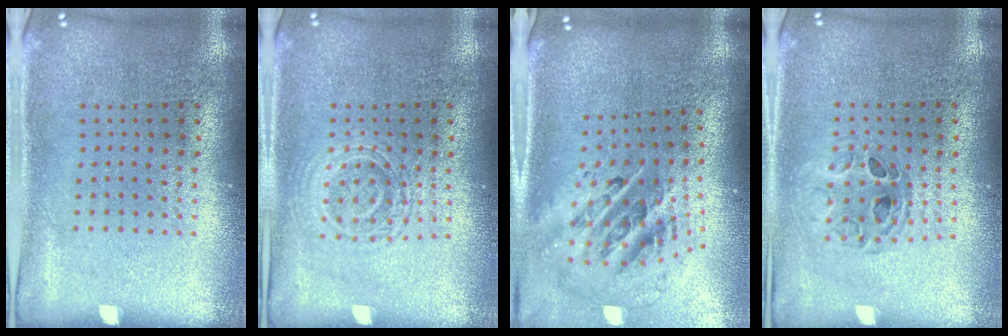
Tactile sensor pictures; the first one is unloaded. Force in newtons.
{"total": 1.4, "press": 1.3, "slide": 0.3}
{"total": 2.3, "press": 1.6, "slide": 1.7}
{"total": 0.6, "press": 0.6, "slide": 0.1}